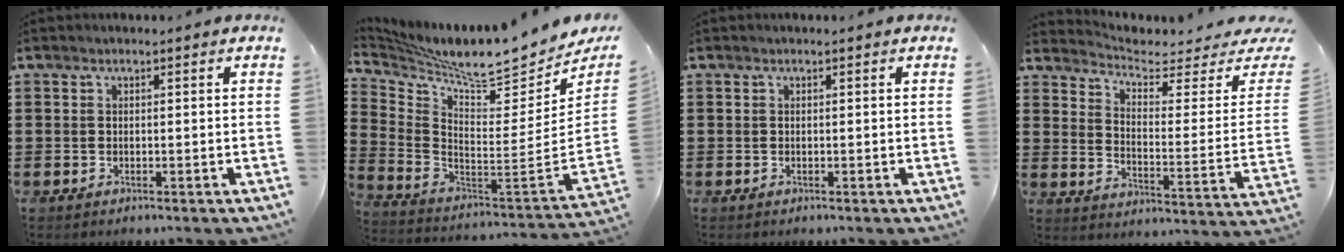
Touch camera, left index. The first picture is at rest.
{"total": 8.3, "force": [7.4, 0.5, 3.7], "torque": [-0.094, -0.074, 0.120]}
{"total": 0.0}
{"total": 3.9, "force": [3.2, 1.0, 2.0], "torque": [-0.052, -0.031, 0.048]}